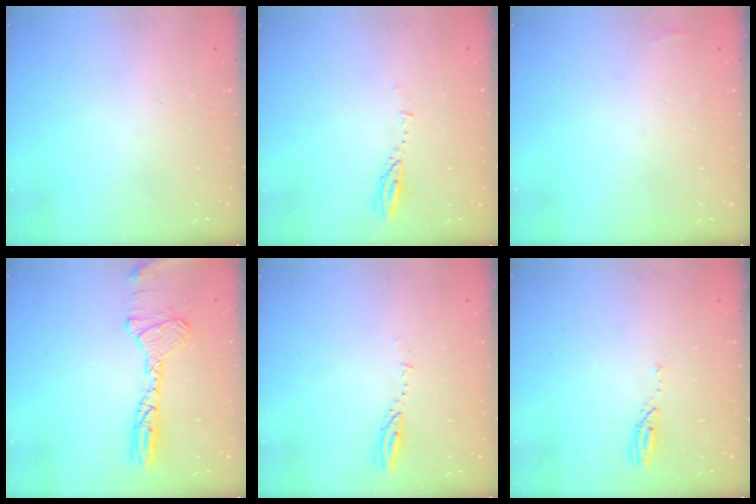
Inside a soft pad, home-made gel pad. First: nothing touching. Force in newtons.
{"total": 2.9, "press": 2.9, "slide": 0.3}
{"total": 3.5, "press": 3.3, "slide": 1.3}
{"total": 23.0, "press": 17.5, "slide": 15.0}
{"total": 2.9, "press": 2.9, "slide": 0.3}
{"total": 3.5, "press": 3.4, "slide": 0.3}